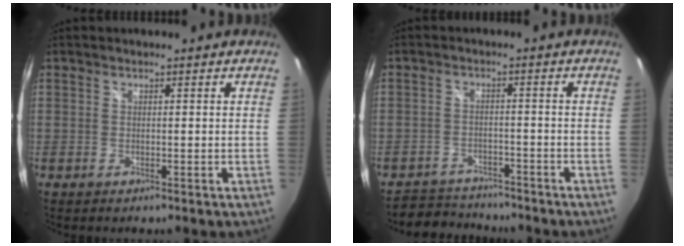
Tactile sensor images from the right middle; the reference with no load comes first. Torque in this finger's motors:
{"motor_torque": [0.06, -0.45, -0.19, -0.05]}